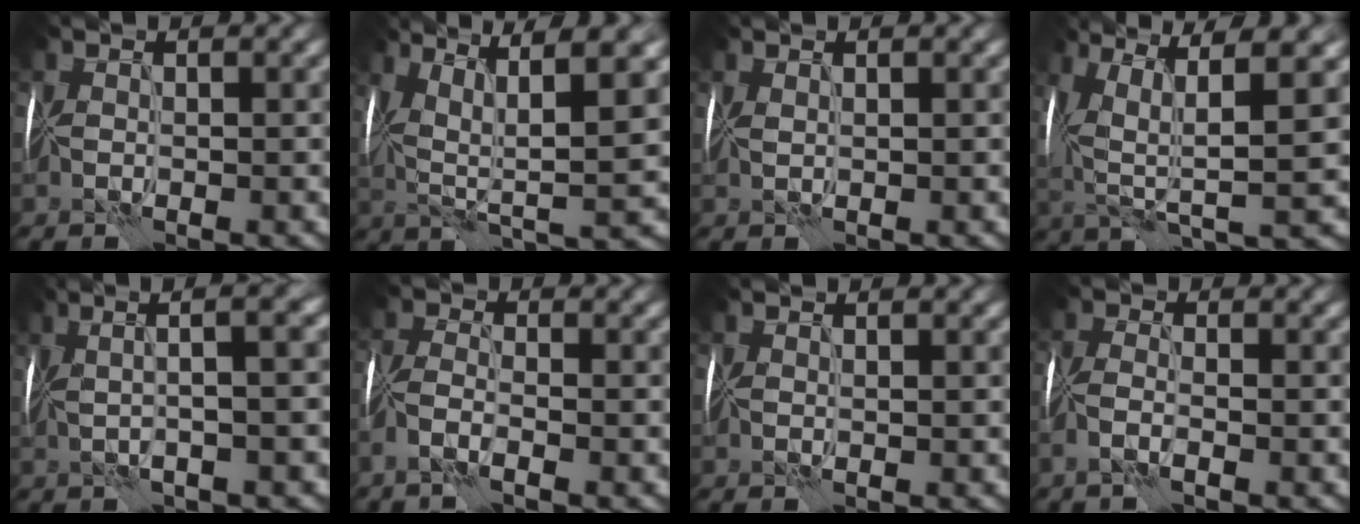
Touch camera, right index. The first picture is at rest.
{"total": 9.0, "force": [3.1, 2.1, 8.1], "torque": [-0.156, 0.011, 0.057]}
{"total": 0.7, "force": [0.6, -0.1, 0.3], "torque": [-0.012, 0.006, 0.012]}
{"total": 9.3, "force": [2.5, 2.6, 8.6], "torque": [-0.182, 0.008, 0.047]}
{"total": 7.1, "force": [1.8, 1.8, 6.6], "torque": [-0.074, 0.030, 0.010]}
{"total": 2.9, "force": [-2.0, 0.4, 2.0], "torque": [-0.054, -0.002, -0.054]}
{"total": 0.7, "force": [0.7, -0.1, 0.2], "torque": [-0.004, 0.006, 0.009]}
{"total": 2.2, "force": [-1.5, 0.2, 1.6], "torque": [-0.047, -0.003, -0.042]}